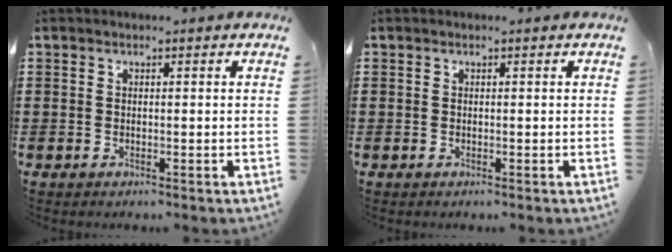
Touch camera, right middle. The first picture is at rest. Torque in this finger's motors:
{"motor_torque": [-0.01, -0.01, 0.09, -0.01]}